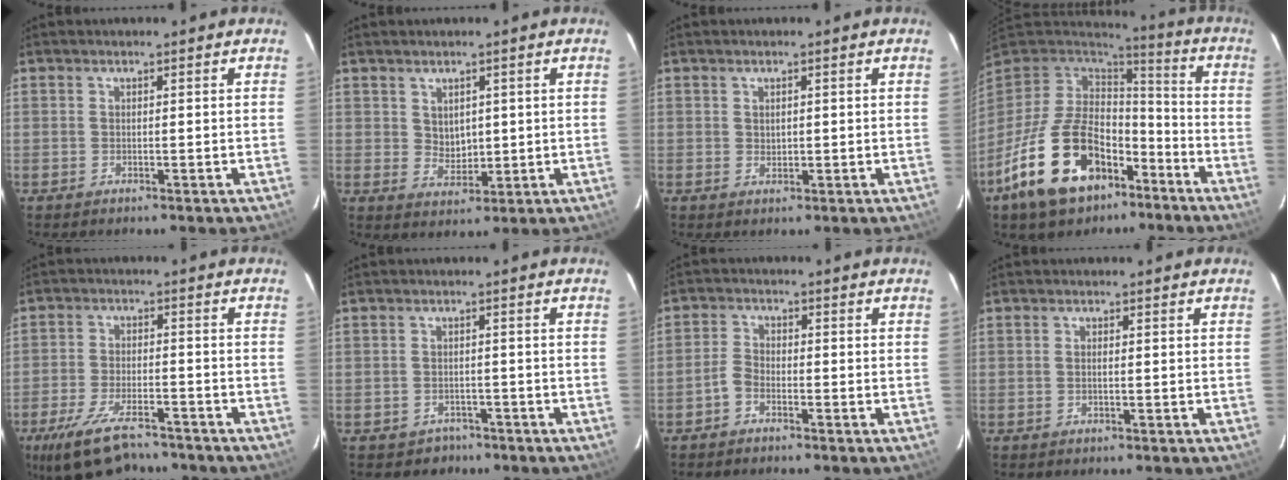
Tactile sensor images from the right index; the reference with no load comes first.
{"total": 3.7, "force": [1.3, 2.9, 1.9], "torque": [-0.027, 0.003, 0.032]}
{"total": 1.1, "force": [0.5, 0.9, 0.5], "torque": [-0.006, 0.004, 0.010]}
{"total": 22.1, "force": [-11.6, 13.0, 13.6], "torque": [-0.285, -0.008, -0.181]}
{"total": 13.1, "force": [-9.9, 4.9, 7.0], "torque": [-0.156, -0.024, -0.168]}
{"total": 3.8, "force": [-2.5, 2.9, 0.0], "torque": [-0.009, 0.011, -0.029]}
{"total": 2.7, "force": [-1.9, 1.4, 1.2], "torque": [-0.033, 0.009, -0.040]}
{"total": 0.9, "force": [0.0, 0.3, 0.9], "torque": [-0.017, 0.003, -0.003]}